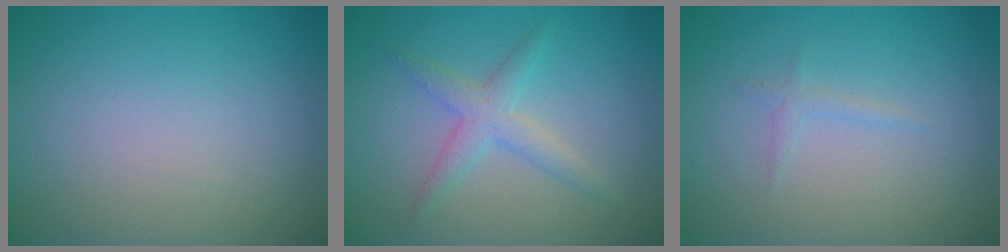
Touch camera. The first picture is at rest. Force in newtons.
{"total": 2.5, "press": 2.5, "slide": 0.1}
{"total": 0.8, "press": 0.8, "slide": 0.1}